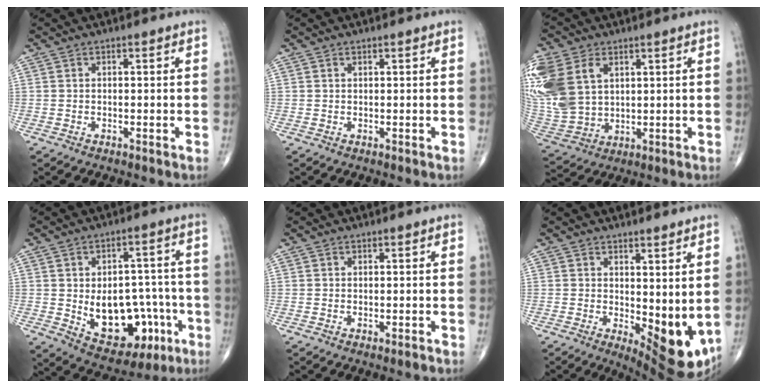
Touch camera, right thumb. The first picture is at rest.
{"total": 0.0}
{"total": 20.6, "force": [6.7, 14.4, 13.1], "torque": [-0.330, 0.006, 0.145]}
{"total": 16.5, "force": [-4.2, 10.7, 11.8], "torque": [-0.128, 0.031, -0.038]}
{"total": 0.7, "force": [-0.3, 0.1, 0.6], "torque": [-0.009, -0.003, -0.003]}
{"total": 9.9, "force": [0.5, 4.1, 9.0], "torque": [-0.105, -0.027, 0.019]}